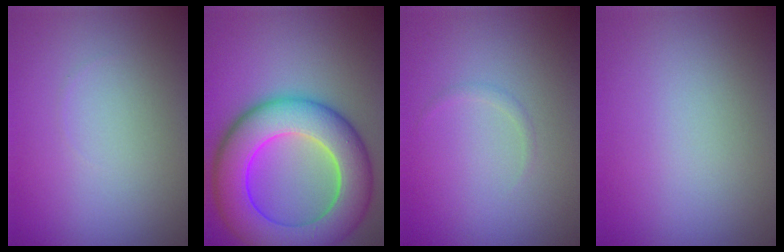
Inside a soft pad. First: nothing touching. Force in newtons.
{"total": 10.9, "press": 10.9, "slide": 0.3}
{"total": 0.5, "press": 0.5, "slide": 0.0}
{"total": 0.0}